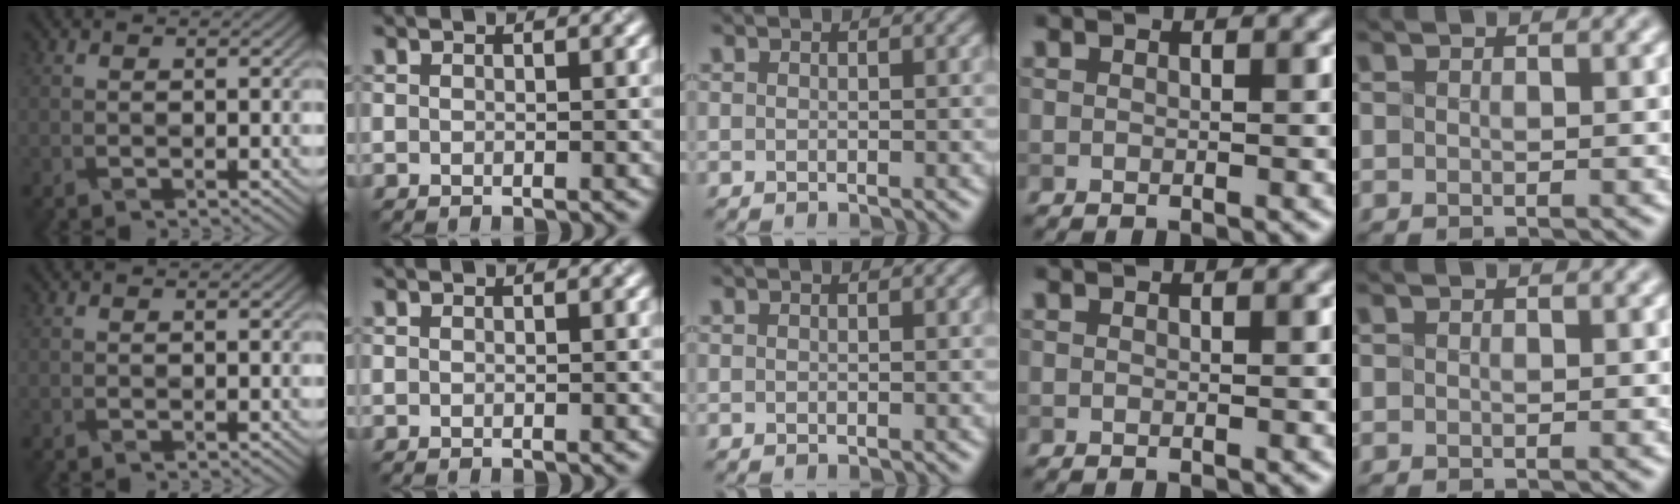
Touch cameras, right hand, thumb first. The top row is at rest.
{}